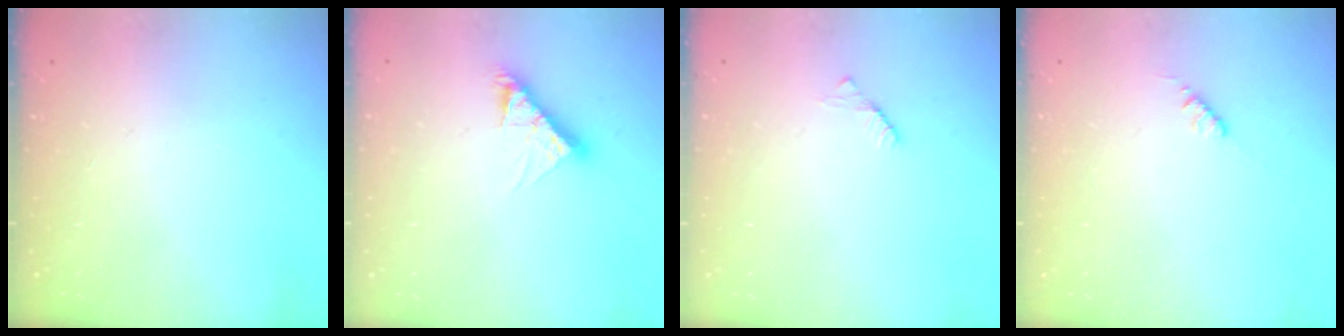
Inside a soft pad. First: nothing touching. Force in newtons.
{"total": 8.3, "press": 8.3, "slide": 0.5}
{"total": 2.2, "press": 2.2, "slide": 0.3}
{"total": 2.8, "press": 2.8, "slide": 0.4}